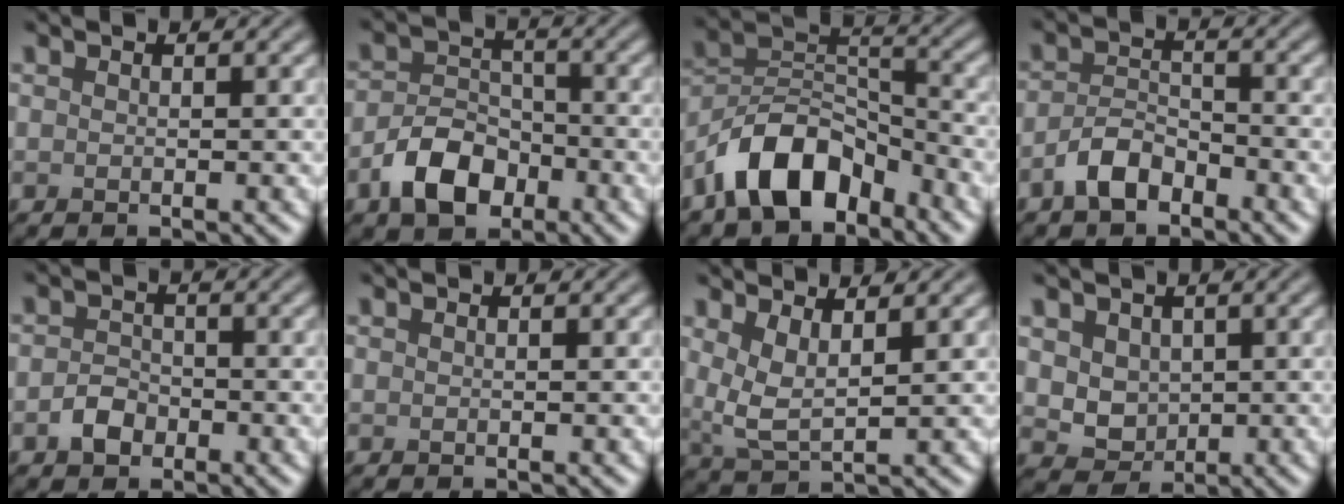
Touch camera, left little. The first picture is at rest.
{"total": 5.2, "force": [-2.8, 3.3, 2.9], "torque": [-0.051, 0.002, -0.055]}
{"total": 8.3, "force": [-5.5, 4.3, 4.5], "torque": [-0.068, 0.008, -0.112]}
{"total": 3.2, "force": [-2.2, 1.5, 1.8], "torque": [-0.034, 0.009, -0.047]}
{"total": 2.1, "force": [-1.1, 1.5, 0.9], "torque": [-0.015, 0.004, -0.026]}
{"total": 0.0}
{"total": 3.4, "force": [1.6, 1.2, 2.8], "torque": [-0.062, -0.009, 0.034]}
{"total": 3.6, "force": [1.1, 2.9, 1.9], "torque": [-0.043, 0.000, 0.028]}